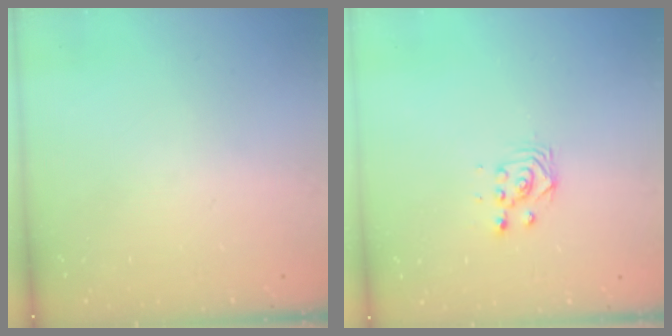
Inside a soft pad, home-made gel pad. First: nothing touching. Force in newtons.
{"total": 2.9, "press": 2.9, "slide": 0.4}